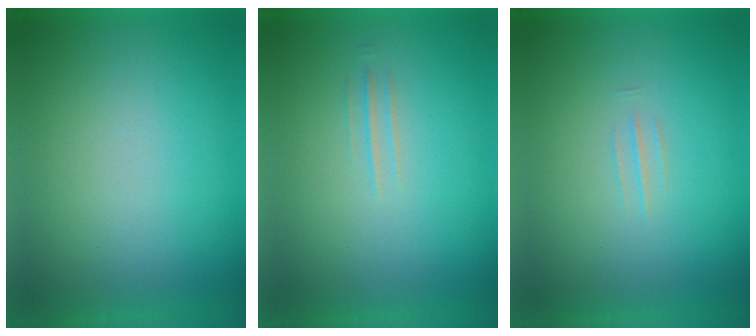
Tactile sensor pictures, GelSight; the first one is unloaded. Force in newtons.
{"total": 1.3}
{"total": 1.2}